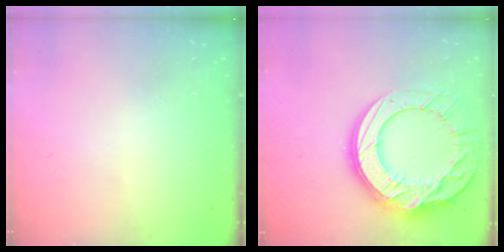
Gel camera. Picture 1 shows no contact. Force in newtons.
{"total": 24.9, "press": 24.8, "slide": 2.4}